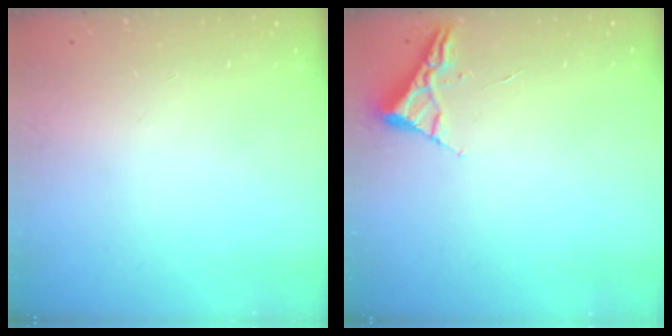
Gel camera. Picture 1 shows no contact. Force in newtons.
{"total": 2.6, "press": 2.6, "slide": 0.3}